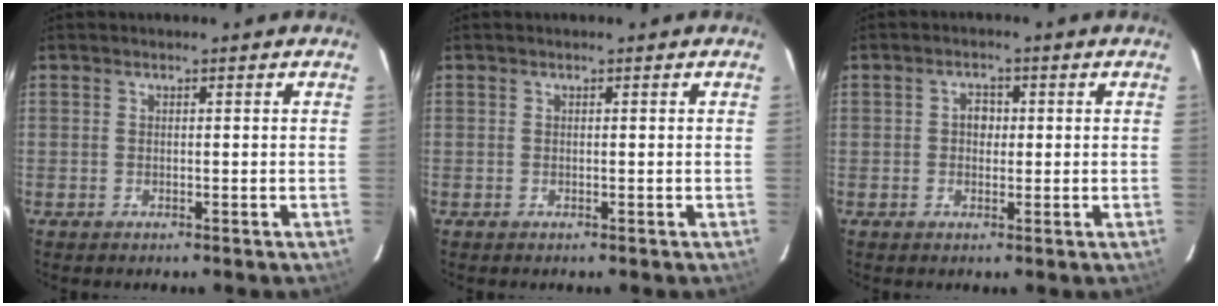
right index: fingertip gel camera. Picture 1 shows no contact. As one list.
[{"total": 0.0}, {"total": 2.4, "force": [0.1, 2.1, 1.2], "torque": [-0.018, 0.009, 0.000]}]